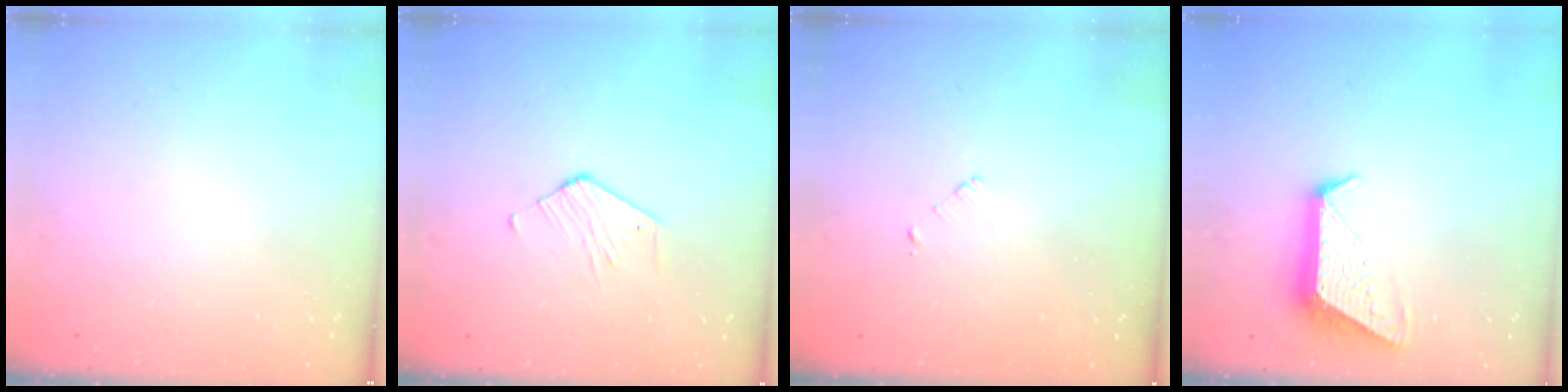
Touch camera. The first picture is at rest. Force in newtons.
{"total": 3.9, "press": 3.9, "slide": 0.4}
{"total": 2.5, "press": 2.5, "slide": 0.2}
{"total": 10.6, "press": 10.6, "slide": 0.4}